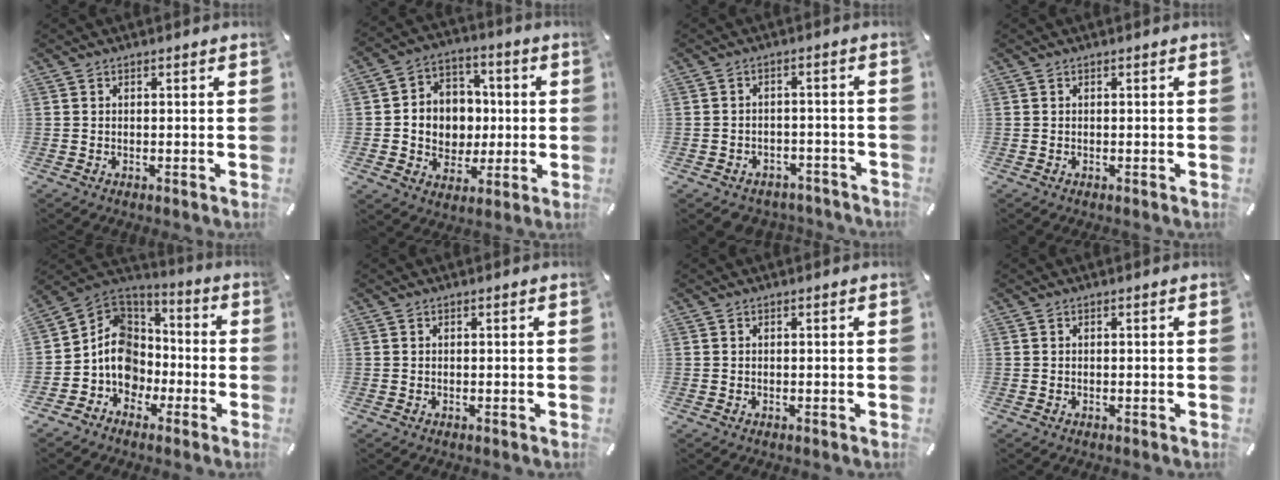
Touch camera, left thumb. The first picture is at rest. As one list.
[{"total": 10.2, "force": [-0.7, 9.8, 2.6], "torque": [-0.044, 0.013, -0.002]}, {"total": 3.9, "force": [-2.7, 2.6, 0.9], "torque": [-0.022, 0.014, -0.055]}, {"total": 0.0}, {"total": 12.4, "force": [-3.7, 10.9, 4.5], "torque": [-0.117, 0.008, -0.069]}, {"total": 0.0}, {"total": 0.0}, {"total": 0.0}]